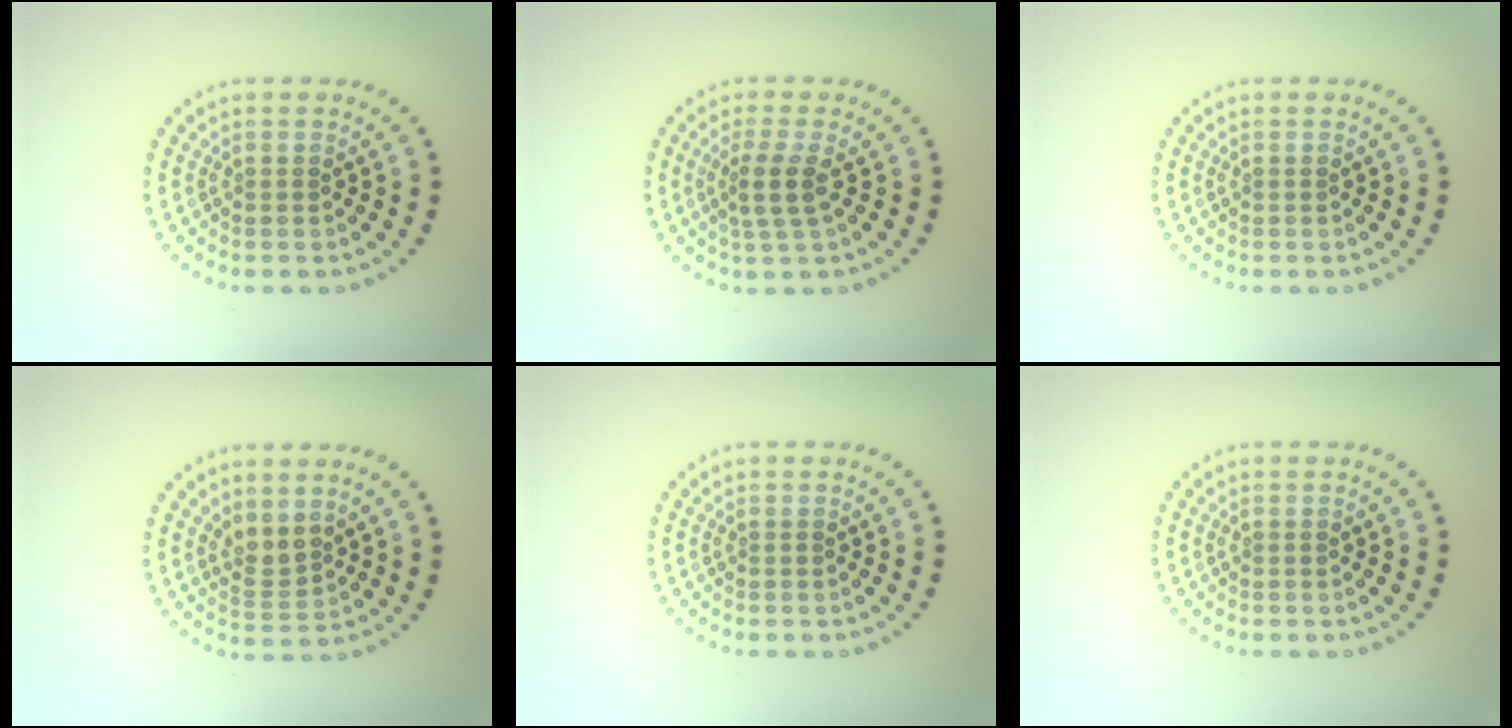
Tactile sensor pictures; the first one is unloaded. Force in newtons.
{"total": 2.5, "press": 2.0, "slide": 1.5}
{"total": 0.0}
{"total": 2.0, "press": 1.6, "slide": 1.3}
{"total": 0.0}
{"total": 0.0}